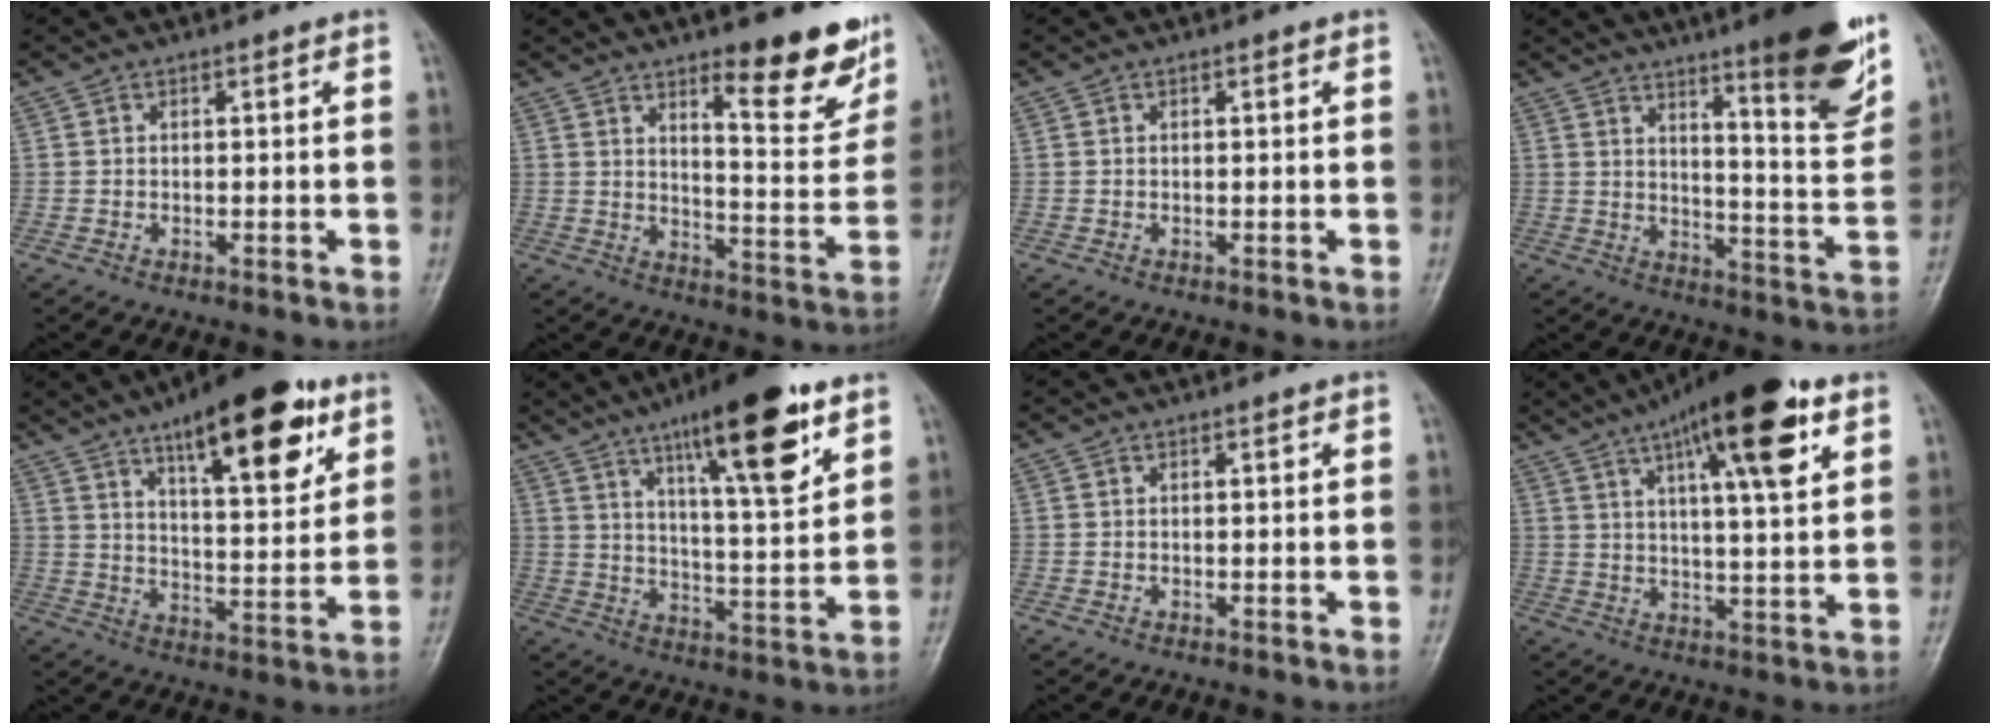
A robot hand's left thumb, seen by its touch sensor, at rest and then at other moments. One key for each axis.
{"total": 14.6, "fx": 9.4, "fy": 3.9, "fz": 10.5, "tx": -0.098, "ty": -0.068, "tz": 0.137}
{"total": 0.0}
{"total": 18.0, "fx": 11.4, "fy": 2.7, "fz": 13.6, "tx": -0.151, "ty": -0.074, "tz": 0.164}
{"total": 18.7, "fx": 10.4, "fy": 6.5, "fz": 14.1, "tx": -0.172, "ty": -0.041, "tz": 0.159}
{"total": 18.4, "fx": 10.4, "fy": 4.3, "fz": 14.6, "tx": -0.203, "ty": -0.046, "tz": 0.164}
{"total": 0.0}
{"total": 18.2, "fx": 9.2, "fy": 4.5, "fz": 15.0, "tx": -0.217, "ty": -0.018, "tz": 0.139}